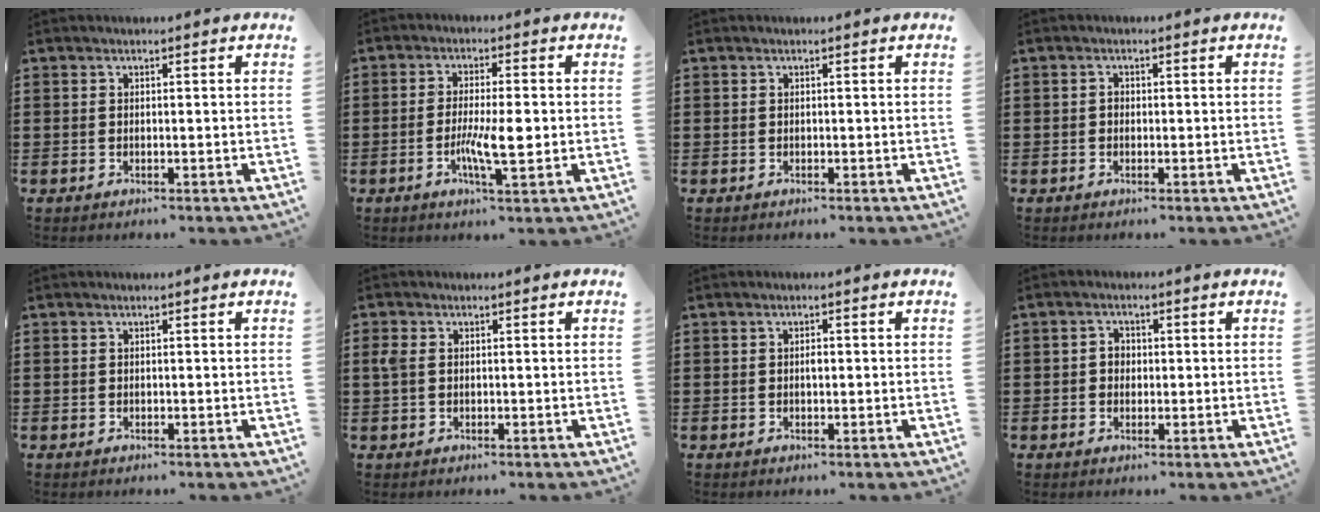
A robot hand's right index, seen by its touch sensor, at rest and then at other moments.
{"total": 7.4, "force": [-1.3, 1.7, 7.1], "torque": [-0.134, -0.006, -0.024]}
{"total": 0.0}
{"total": 0.8, "force": [-0.2, 0.6, 0.4], "torque": [-0.011, 0.000, -0.004]}
{"total": 0.0}
{"total": 2.1, "force": [0.3, 1.5, 1.4], "torque": [-0.047, 0.002, 0.000]}
{"total": 0.9, "force": [-0.1, 0.3, 0.9], "torque": [-0.019, -0.003, -0.001]}
{"total": 1.8, "force": [-0.2, 1.6, 0.8], "torque": [-0.020, 0.007, -0.006]}